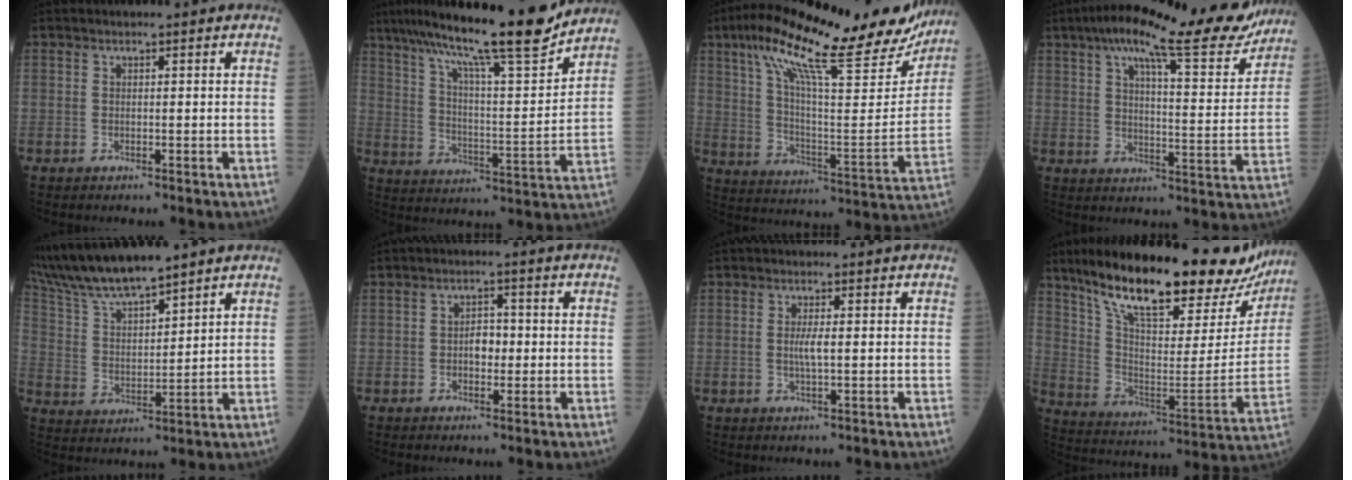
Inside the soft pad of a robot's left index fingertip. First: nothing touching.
{"total": 18.3, "force": [15.2, 0.6, 10.2], "torque": [-0.164, -0.001, 0.234]}
{"total": 26.9, "force": [20.6, 4.5, 16.7], "torque": [-0.272, 0.011, 0.296]}
{"total": 21.1, "force": [17.1, 3.3, 12.0], "torque": [-0.175, 0.008, 0.224]}
{"total": 10.8, "force": [9.7, 0.6, 4.6], "torque": [-0.103, 0.012, 0.193]}
{"total": 2.9, "force": [-0.4, 1.7, 2.3], "torque": [-0.036, 0.007, -0.010]}
{"total": 2.3, "force": [-0.1, 0.2, 2.3], "torque": [-0.048, -0.005, -0.002]}
{"total": 28.1, "force": [21.8, 8.4, 15.6], "torque": [-0.245, -0.009, 0.313]}